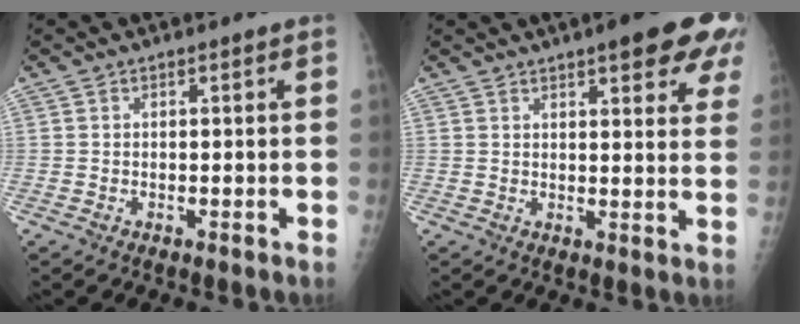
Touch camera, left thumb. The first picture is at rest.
{"total": 13.6, "force": [8.0, 3.7, 10.4], "torque": [-0.103, -0.026, 0.091]}